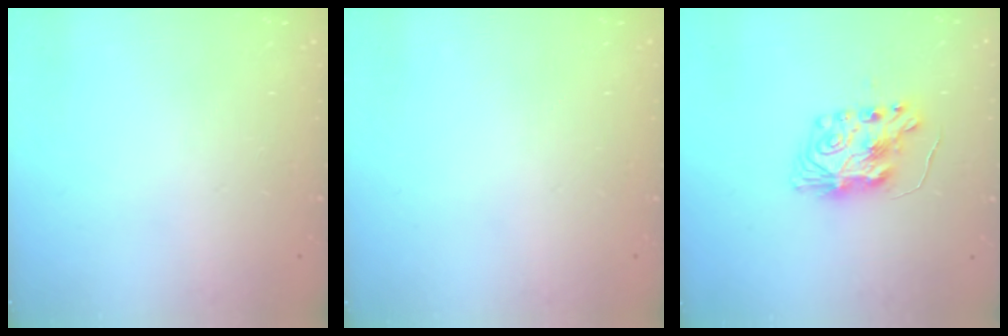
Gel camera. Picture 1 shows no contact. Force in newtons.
{"total": 0.0}
{"total": 9.0, "press": 9.0, "slide": 0.5}